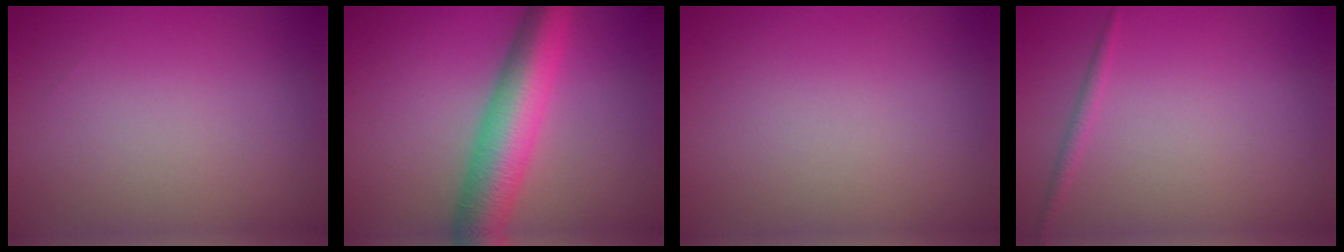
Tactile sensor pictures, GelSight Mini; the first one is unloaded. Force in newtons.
{"total": 7.4, "press": 7.4, "slide": 0.0}
{"total": 0.0}
{"total": 0.9, "press": 0.9, "slide": 0.1}